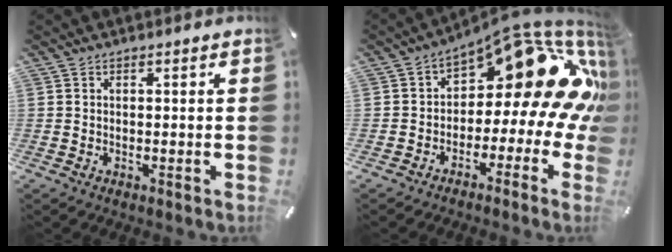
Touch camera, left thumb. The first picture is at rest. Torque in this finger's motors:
{"motor_torque": [1.88, 2.38, 0.29, 0.15, 0.05]}